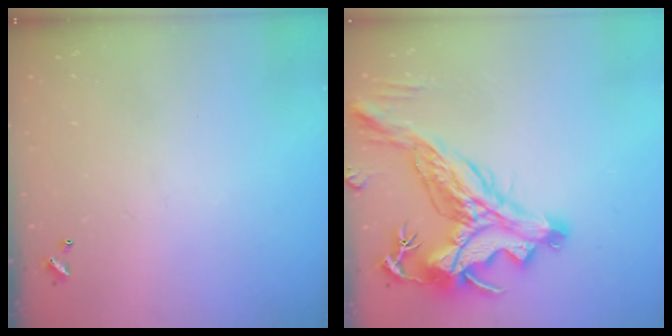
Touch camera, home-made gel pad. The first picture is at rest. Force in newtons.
{"total": 9.1, "press": 8.9, "slide": 2.0}